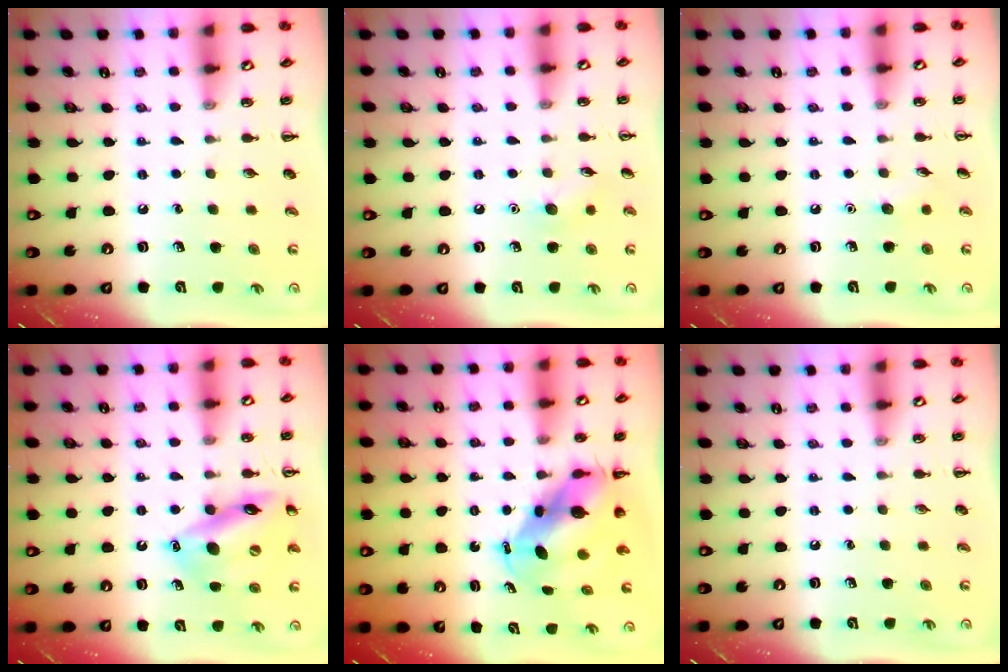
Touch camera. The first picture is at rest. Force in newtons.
{"total": 6.4, "press": 6.1, "slide": 1.9}
{"total": 4.7, "press": 4.6, "slide": 1.0}
{"total": 15.5, "press": 15.1, "slide": 3.6}
{"total": 6.8, "press": 6.6, "slide": 1.4}
{"total": 0.0}